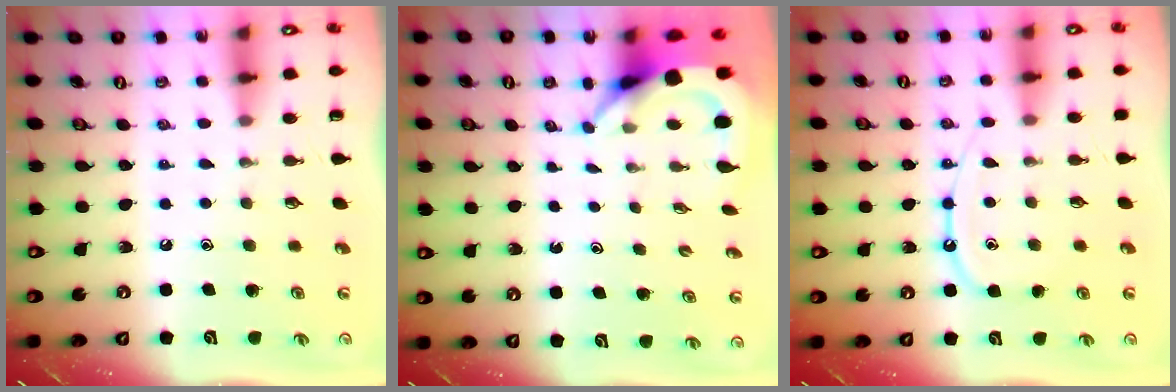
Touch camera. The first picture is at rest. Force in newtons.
{"total": 4.4, "press": 4.3, "slide": 0.5}
{"total": 9.2, "press": 9.2, "slide": 0.9}